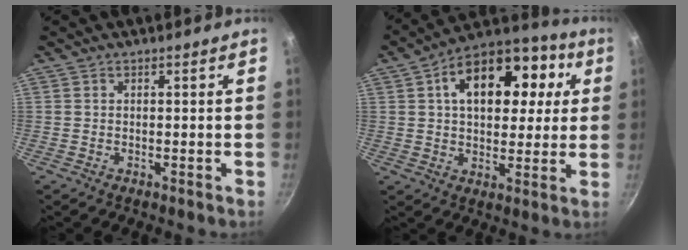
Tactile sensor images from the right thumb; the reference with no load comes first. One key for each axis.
{"total": 19.4, "fx": 5.2, "fy": 11.5, "fz": 14.7, "tx": -0.172, "ty": 0.022, "tz": 0.069}